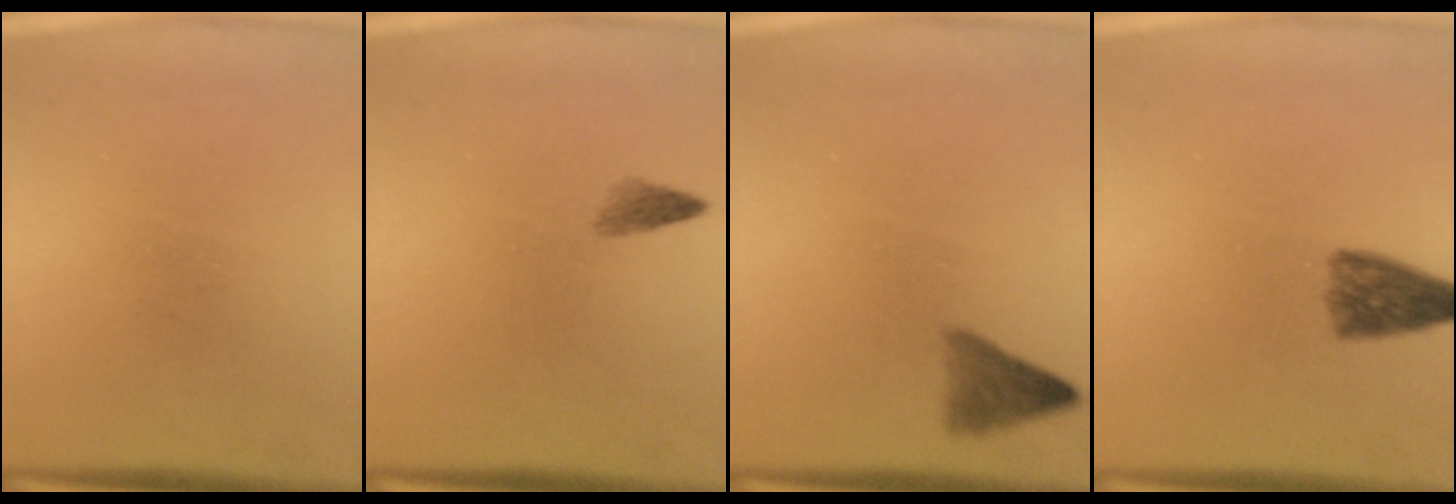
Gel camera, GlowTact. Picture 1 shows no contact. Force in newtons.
{"total": 1.5}
{"total": 2.8}
{"total": 5.1}